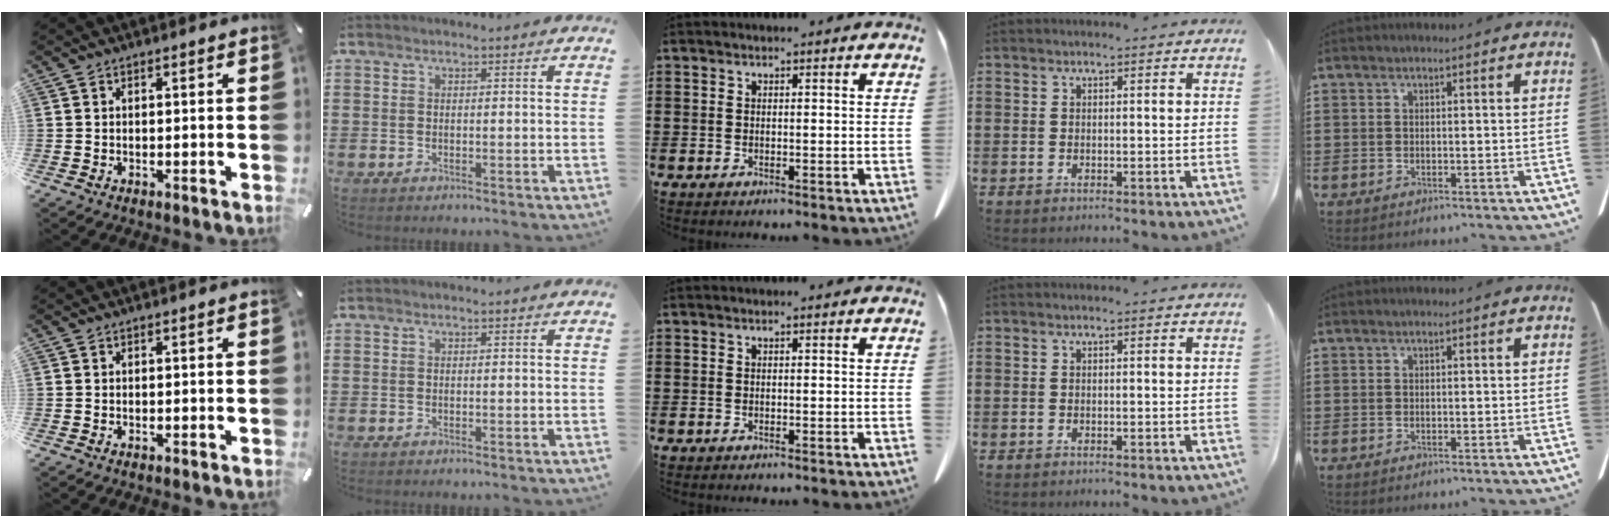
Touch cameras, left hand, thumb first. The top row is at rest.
{}